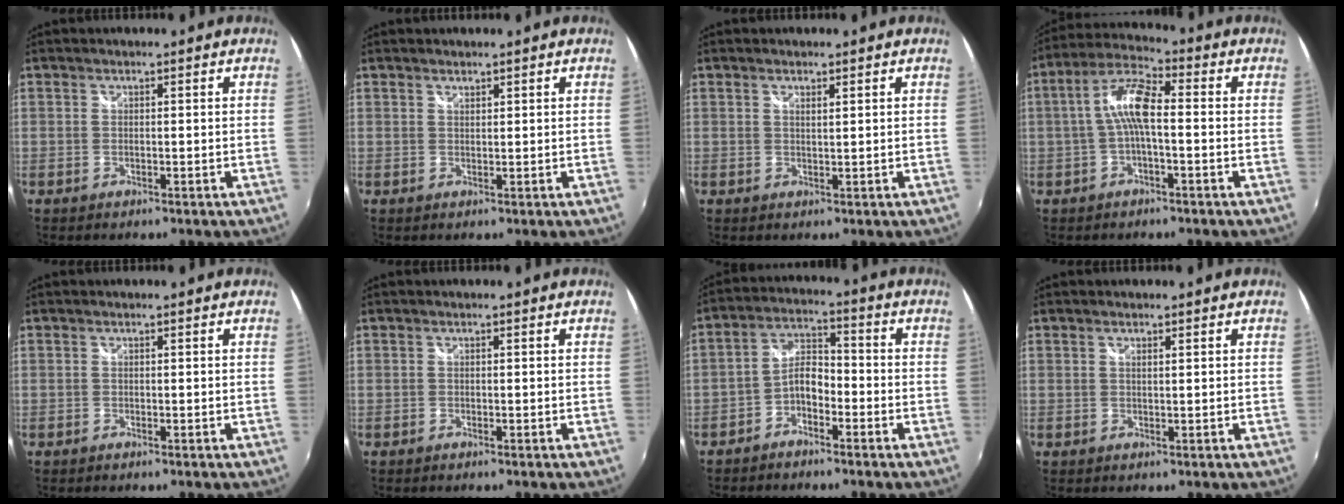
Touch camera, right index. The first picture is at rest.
{"total": 1.0, "force": [0.9, 0.2, 0.1], "torque": [0.000, 0.000, 0.017]}
{"total": 9.0, "force": [7.8, 0.3, 4.6], "torque": [-0.061, -0.017, 0.121]}
{"total": 7.8, "force": [-0.6, 2.0, 7.5], "torque": [-0.161, 0.019, -0.012]}
{"total": 0.0}
{"total": 0.0}
{"total": 5.3, "force": [-3.3, 2.6, 3.2], "torque": [-0.072, 0.020, -0.062]}
{"total": 0.8, "force": [0.6, 0.0, 0.5], "torque": [-0.008, 0.001, 0.010]}